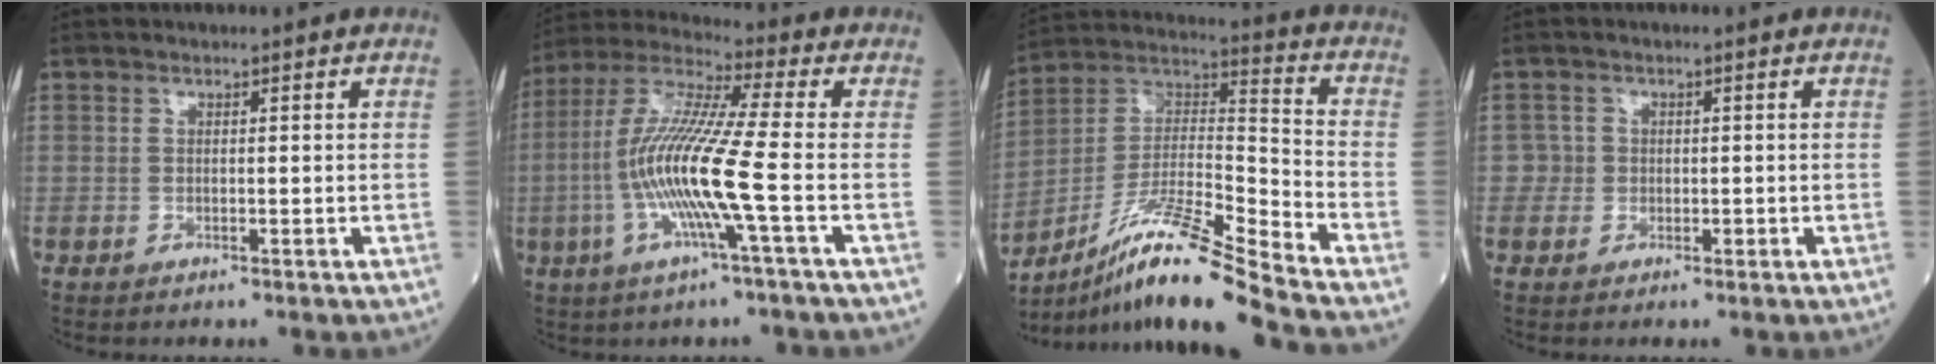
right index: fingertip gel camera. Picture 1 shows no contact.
{"total": 14.1, "force": [-2.9, -0.6, 13.7], "torque": [-0.284, -0.003, -0.067]}
{"total": 16.6, "force": [-13.2, -1.4, 9.9], "torque": [-0.192, 0.009, -0.237]}
{"total": 1.8, "force": [-0.2, 1.8, -0.1], "torque": [0.009, 0.009, -0.005]}